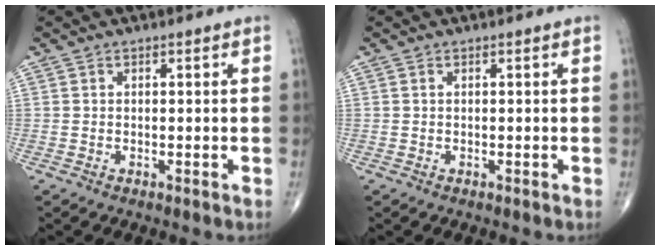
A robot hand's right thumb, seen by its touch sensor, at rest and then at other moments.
{"total": 0.0}